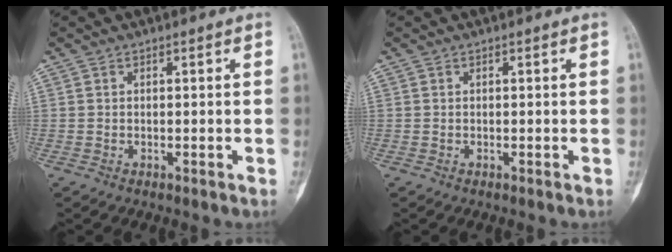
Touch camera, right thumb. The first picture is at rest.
{"total": 0.0}